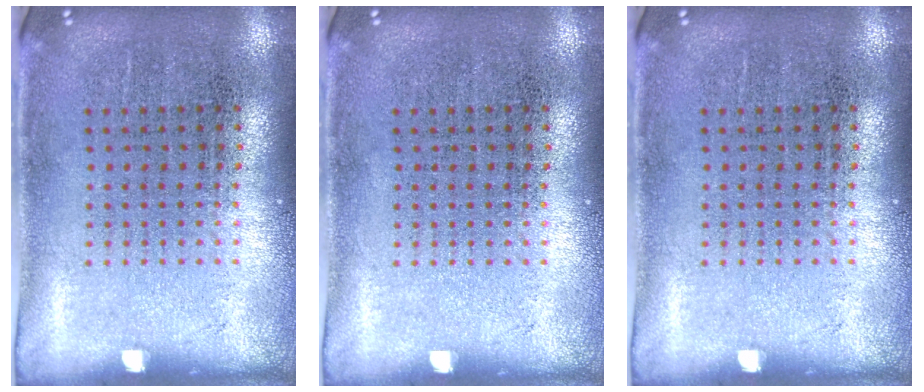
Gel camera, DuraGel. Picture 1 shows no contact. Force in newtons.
{"total": 0.0}
{"total": 0.0}